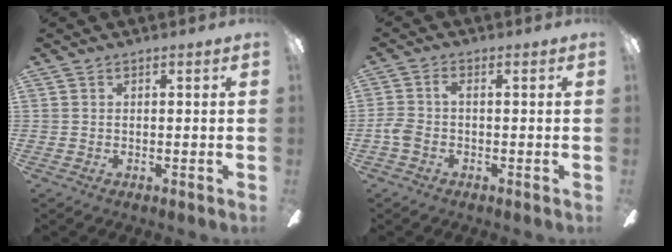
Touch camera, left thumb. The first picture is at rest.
{"total": 3.6, "force": [-1.3, 1.5, 3.0], "torque": [-0.073, 0.005, -0.031]}